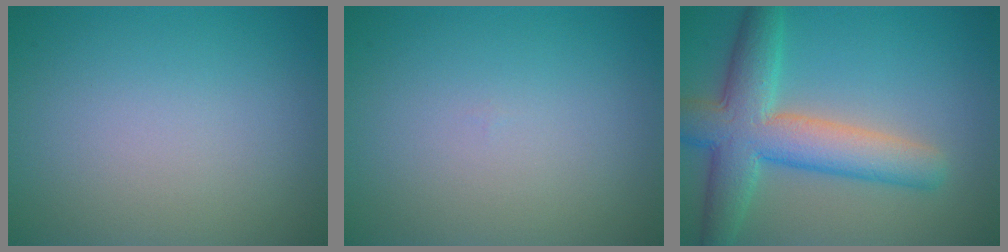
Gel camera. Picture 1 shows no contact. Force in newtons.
{"total": 0.0}
{"total": 7.7, "press": 7.7, "slide": 0.4}